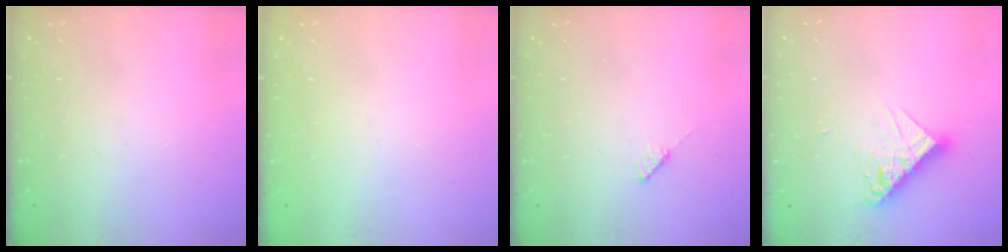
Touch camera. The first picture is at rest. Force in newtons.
{"total": 1.3, "press": 1.3, "slide": 0.2}
{"total": 3.0, "press": 3.0, "slide": 0.2}
{"total": 10.7, "press": 10.6, "slide": 1.0}